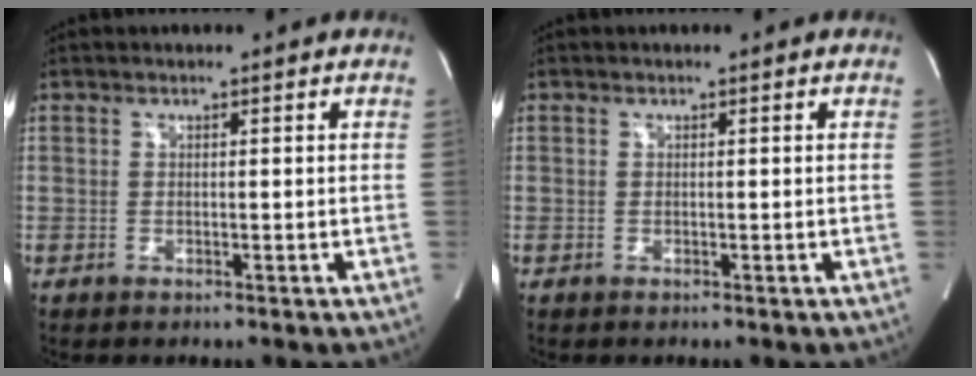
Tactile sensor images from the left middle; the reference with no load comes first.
{"total": 0.0}